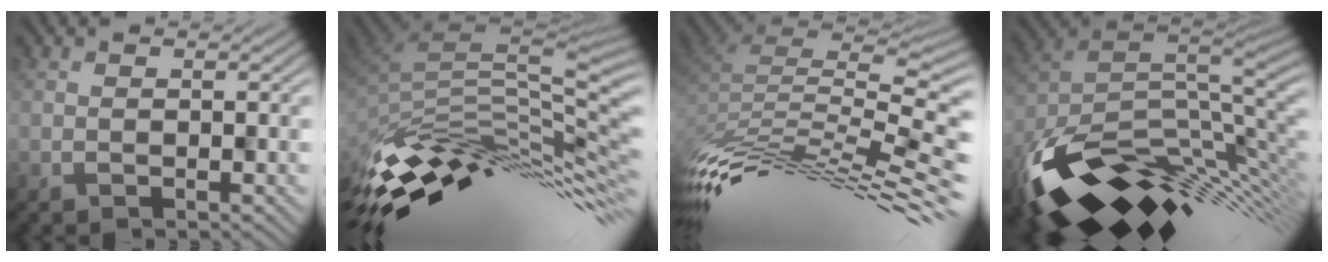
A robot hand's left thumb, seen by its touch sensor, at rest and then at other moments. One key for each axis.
{"total": 13.9, "fx": -4.6, "fy": 3.8, "fz": 12.5, "tx": -0.225, "ty": 0.012, "tz": -0.087}
{"total": 13.7, "fx": -4.2, "fy": 4.2, "fz": 12.3, "tx": -0.244, "ty": 0.012, "tz": -0.074}
{"total": 14.7, "fx": -6.1, "fy": 6.5, "fz": 11.7, "tx": -0.232, "ty": -0.019, "tz": -0.108}